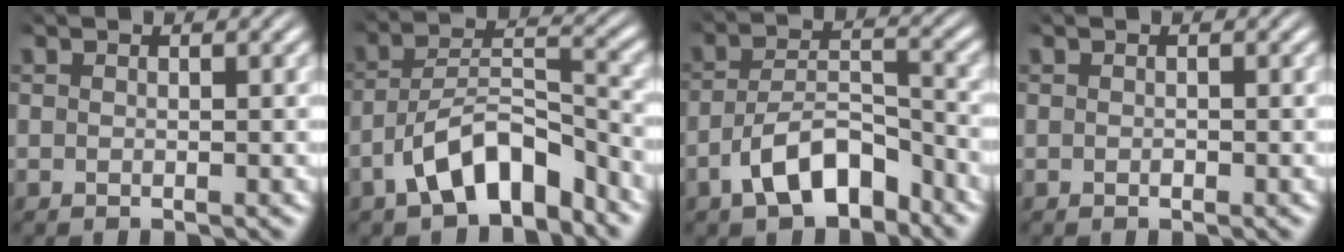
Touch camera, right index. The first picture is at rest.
{"total": 6.4, "force": [-4.0, 2.6, 4.3], "torque": [-0.065, -0.007, -0.059]}
{"total": 5.8, "force": [-3.8, 2.5, 3.5], "torque": [-0.052, -0.004, -0.062]}
{"total": 0.0}